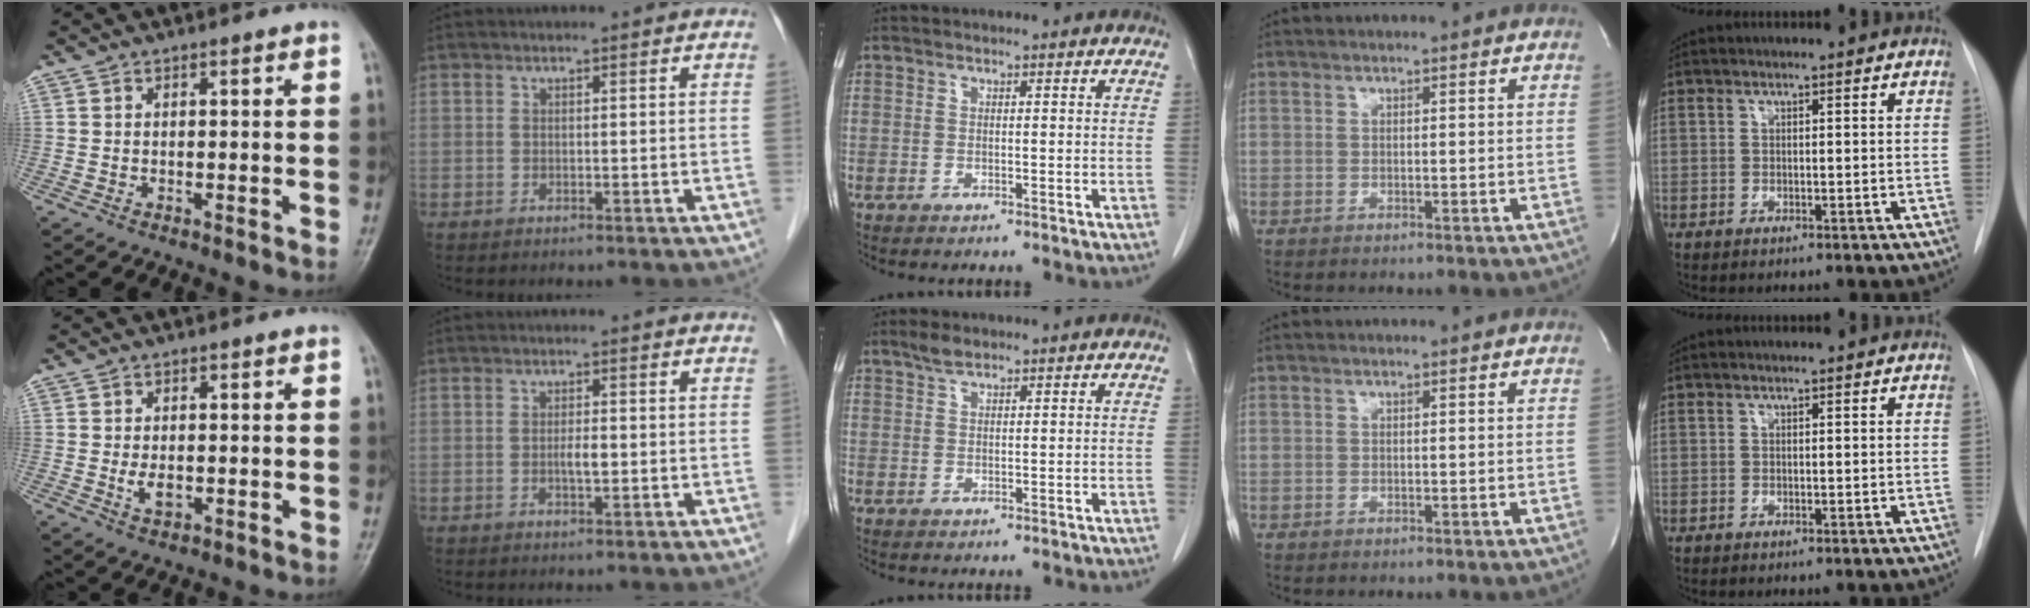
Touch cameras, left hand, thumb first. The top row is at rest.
{"thumb": {"total": 3.5, "force": [-0.6, 2.3, 2.6], "torque": [-0.040, -0.004, -0.008]}, "index": {"total": 1.8, "force": [-0.7, 0.3, 1.6], "torque": [-0.029, -0.004, -0.012]}, "middle": {"total": 1.9, "force": [1.6, 0.5, 1.0], "torque": [-0.023, 0.003, 0.032]}}